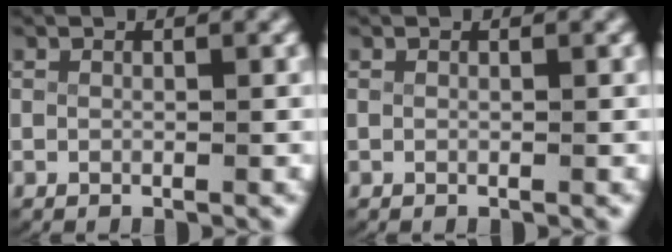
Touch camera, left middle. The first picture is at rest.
{"total": 0.0}